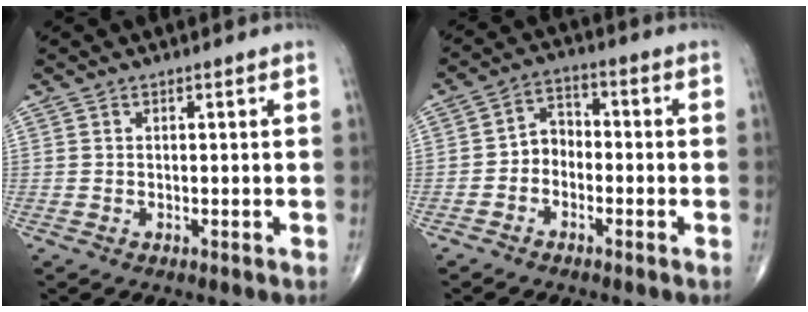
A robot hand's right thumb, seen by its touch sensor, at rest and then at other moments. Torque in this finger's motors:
{"motor_torque": [0.06, 0.04, 0.04, -0.03, 0.01]}